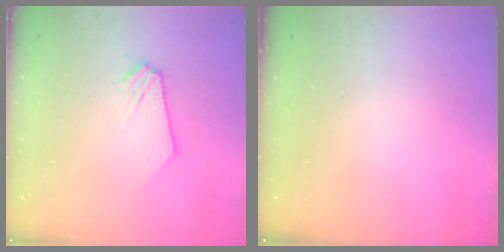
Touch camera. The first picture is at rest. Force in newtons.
{"total": 0.0}